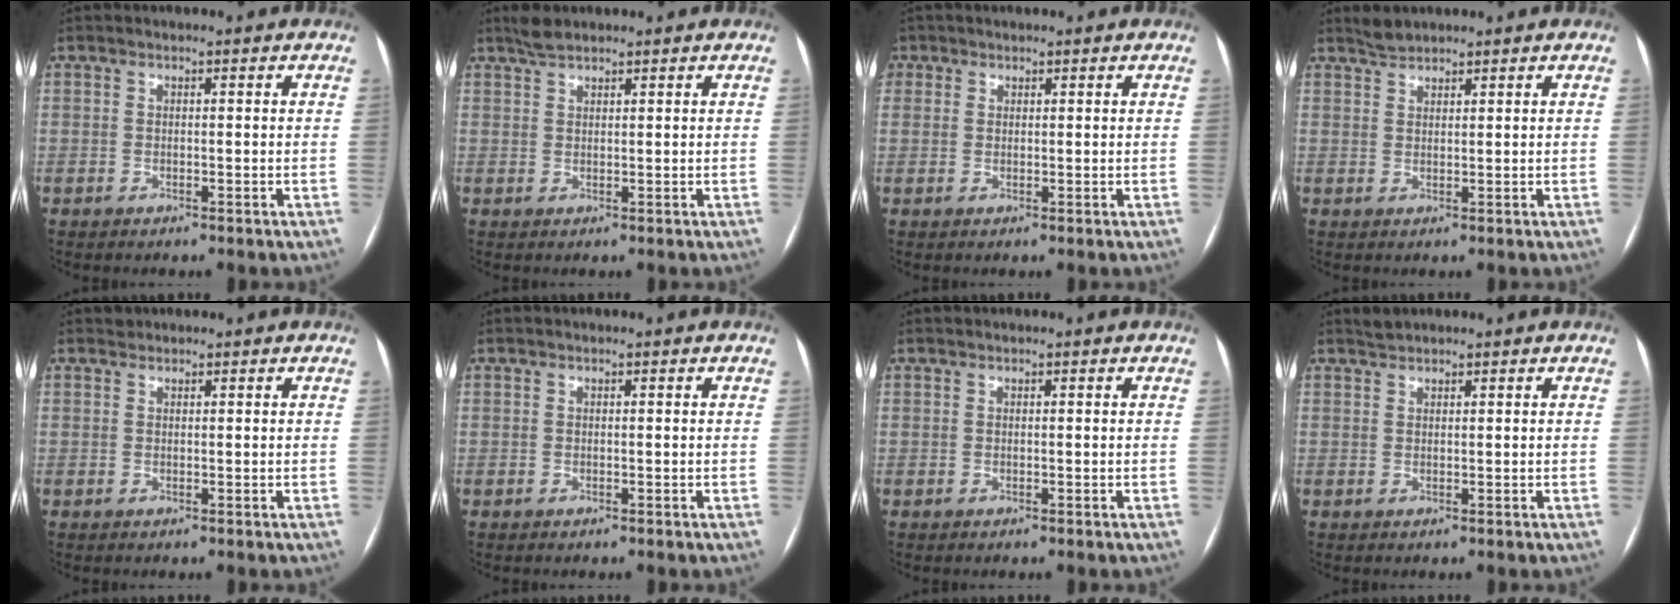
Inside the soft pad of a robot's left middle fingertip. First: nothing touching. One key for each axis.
{"total": 2.4, "fx": 2.1, "fy": 0.6, "fz": 0.9, "tx": -0.024, "ty": 0.012, "tz": 0.042}
{"total": 2.2, "fx": 1.0, "fy": 1.9, "fz": 0.2, "tx": 0.009, "ty": 0.003, "tz": 0.014}
{"total": 2.0, "fx": 1.9, "fy": 0.3, "fz": 0.2, "tx": -0.009, "ty": 0.007, "tz": 0.040}
{"total": 0.6, "fx": 0.5, "fy": 0.2, "fz": -0.2, "tx": -0.002, "ty": 0.003, "tz": 0.008}
{"total": 0.0}
{"total": 0.0}
{"total": 1.1, "fx": 1.1, "fy": 0.1, "fz": 0.0, "tx": -0.008, "ty": 0.006, "tz": 0.026}